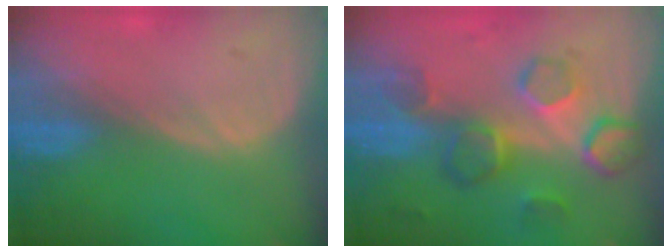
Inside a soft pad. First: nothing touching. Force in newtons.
{"total": 8.6, "press": 8.0, "slide": 3.0}